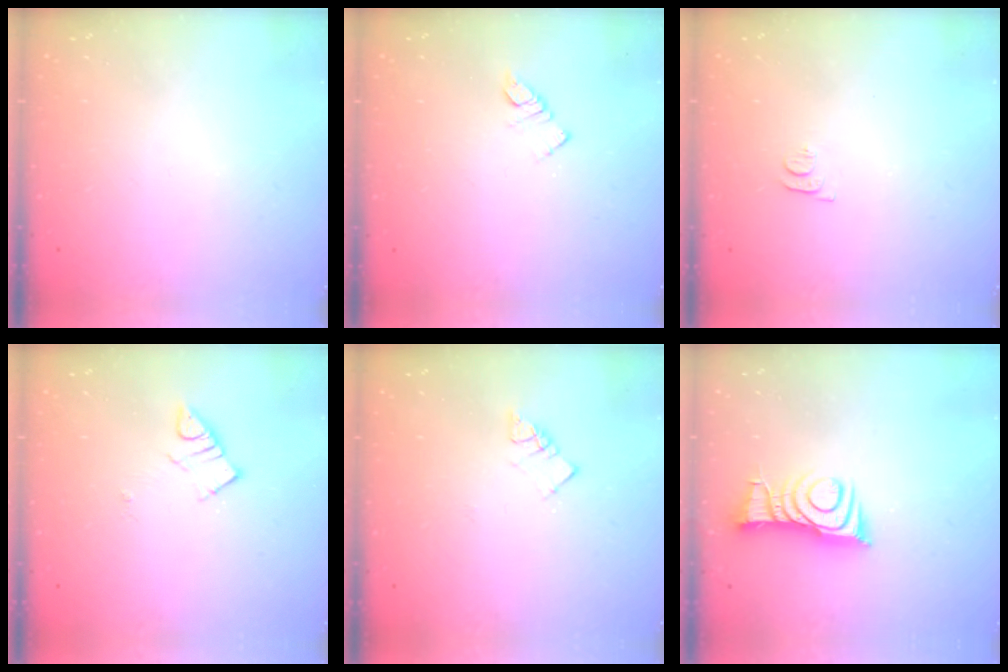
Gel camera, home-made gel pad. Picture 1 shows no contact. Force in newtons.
{"total": 3.6, "press": 3.5, "slide": 0.3}
{"total": 4.8, "press": 4.8, "slide": 0.5}
{"total": 3.3, "press": 3.3, "slide": 0.1}
{"total": 3.6, "press": 3.6, "slide": 0.2}
{"total": 10.4, "press": 10.4, "slide": 0.2}